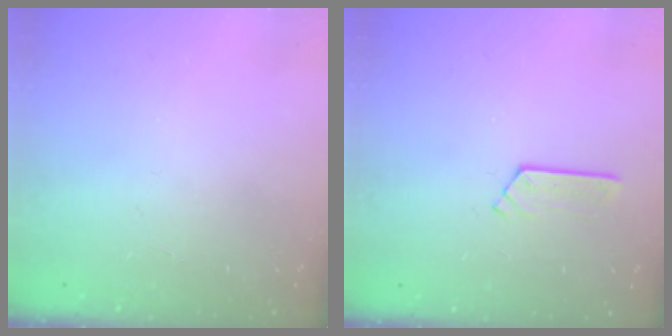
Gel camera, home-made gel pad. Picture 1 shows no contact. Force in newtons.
{"total": 2.4, "press": 2.4, "slide": 0.1}